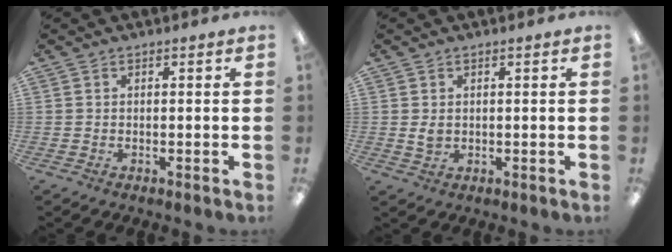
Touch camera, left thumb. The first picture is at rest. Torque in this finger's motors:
{"motor_torque": [0.25, 0.39, 0.18, -0.32, 0.00]}